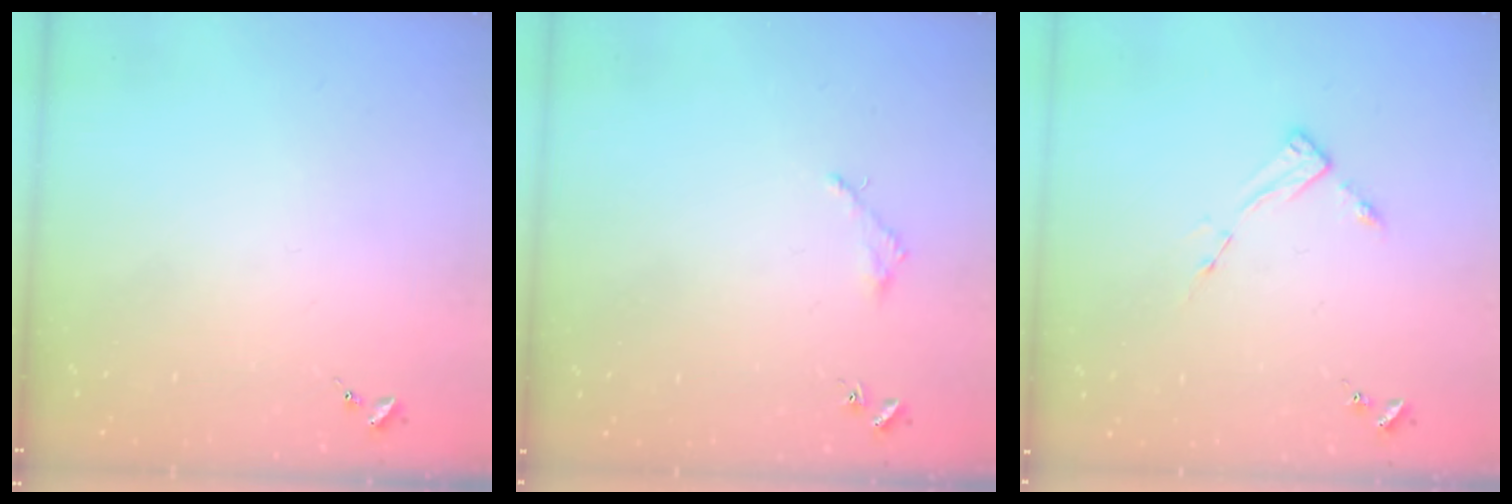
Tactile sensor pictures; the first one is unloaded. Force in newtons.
{"total": 1.6, "press": 1.6, "slide": 0.2}
{"total": 3.4, "press": 3.4, "slide": 0.4}